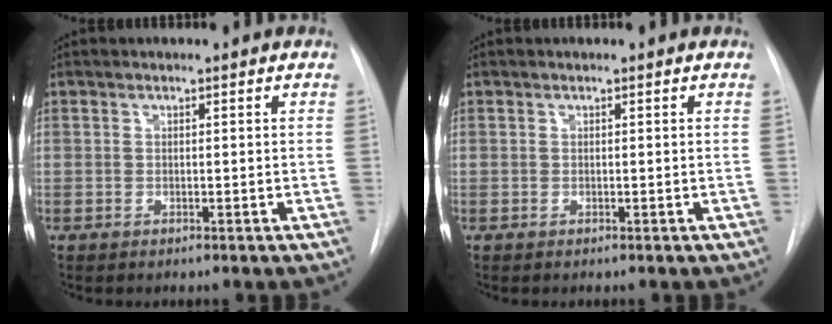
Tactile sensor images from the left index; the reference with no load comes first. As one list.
[{"total": 0.0}]